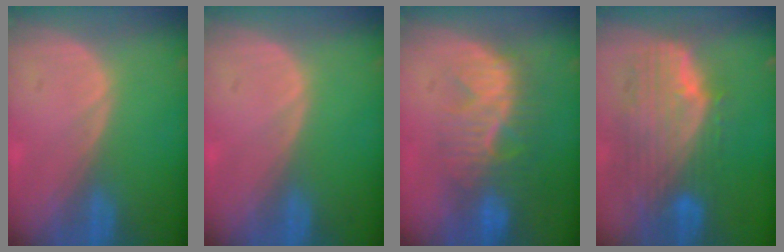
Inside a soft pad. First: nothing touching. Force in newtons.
{"total": 0.0}
{"total": 9.3, "press": 8.4, "slide": 3.9}
{"total": 10.8, "press": 9.3, "slide": 5.5}